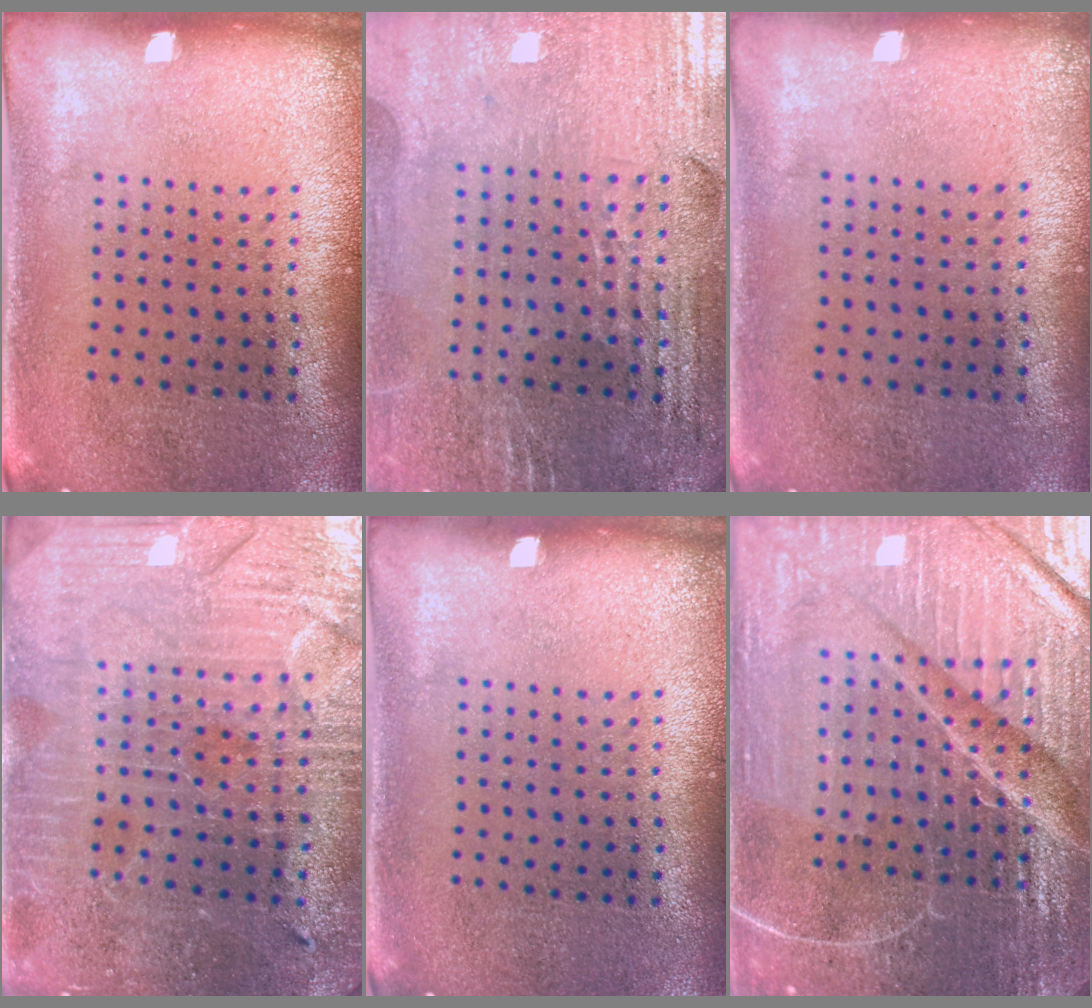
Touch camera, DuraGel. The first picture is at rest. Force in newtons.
{"total": 2.9, "press": 2.8, "slide": 0.4}
{"total": 0.0}
{"total": 3.3, "press": 3.3, "slide": 0.5}
{"total": 0.0}
{"total": 6.4, "press": 5.7, "slide": 3.0}